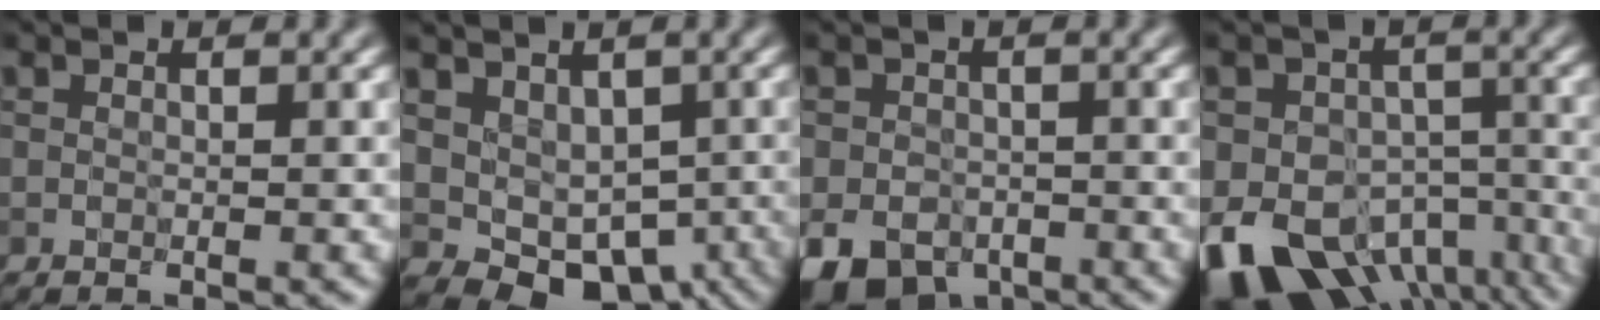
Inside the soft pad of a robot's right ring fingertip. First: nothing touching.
{"total": 5.8, "force": [-1.0, 4.6, 3.4], "torque": [-0.042, -0.011, 0.000]}
{"total": 6.4, "force": [-3.6, 4.5, 2.8], "torque": [-0.046, -0.021, -0.062]}
{"total": 13.9, "force": [-7.3, 9.3, 7.2], "torque": [-0.114, -0.038, -0.091]}